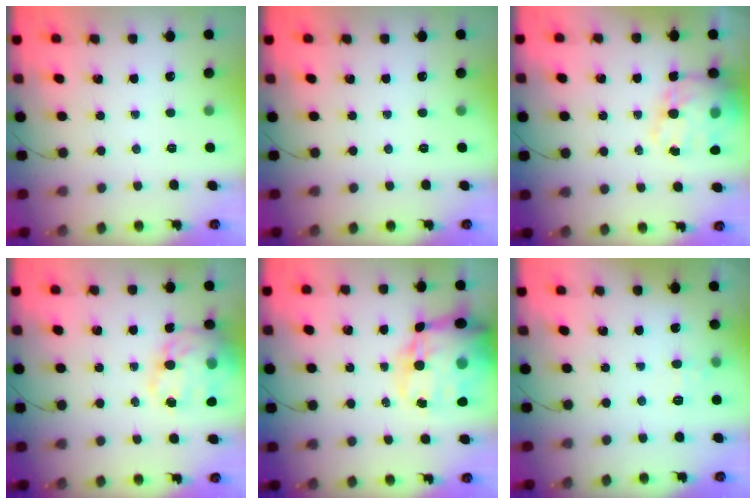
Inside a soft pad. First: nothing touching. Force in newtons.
{"total": 0.0}
{"total": 18.5, "press": 18.1, "slide": 4.0}
{"total": 21.3, "press": 20.8, "slide": 4.4}
{"total": 24.5, "press": 23.8, "slide": 5.8}
{"total": 4.3, "press": 3.9, "slide": 1.8}